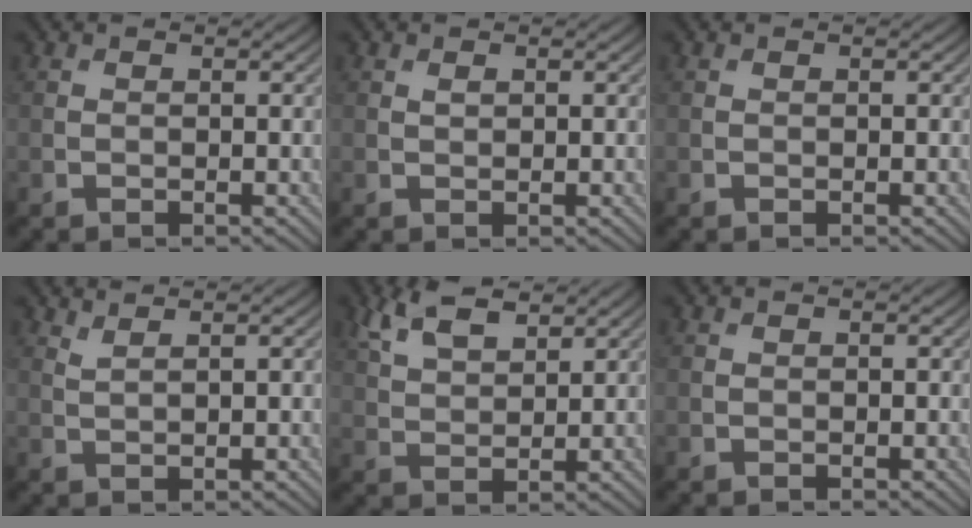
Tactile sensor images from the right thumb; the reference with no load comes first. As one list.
[{"total": 0.6, "force": [0.4, 0.3, 0.4], "torque": [-0.010, -0.002, 0.008]}, {"total": 0.0}, {"total": 1.8, "force": [1.5, 0.3, 1.0], "torque": [-0.019, -0.002, 0.027]}, {"total": 6.4, "force": [4.1, 2.6, 4.1], "torque": [-0.100, 0.008, 0.087]}, {"total": 0.0}]